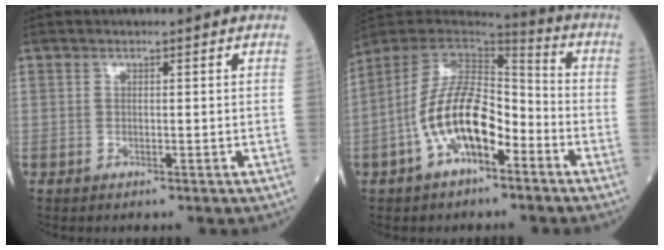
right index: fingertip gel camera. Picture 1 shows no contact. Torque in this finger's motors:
{"motor_torque": [1.48, -0.66, 0.39, 0.11]}